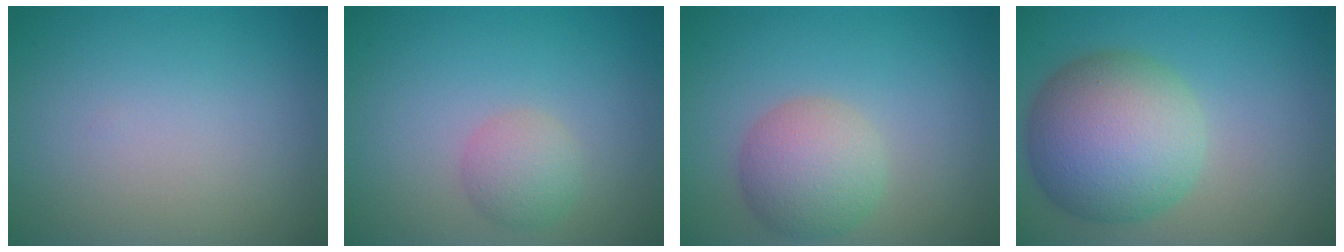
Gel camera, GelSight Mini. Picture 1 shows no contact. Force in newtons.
{"total": 2.2, "press": 2.2, "slide": 0.1}
{"total": 4.4, "press": 4.4, "slide": 0.2}
{"total": 9.4, "press": 9.4, "slide": 0.2}